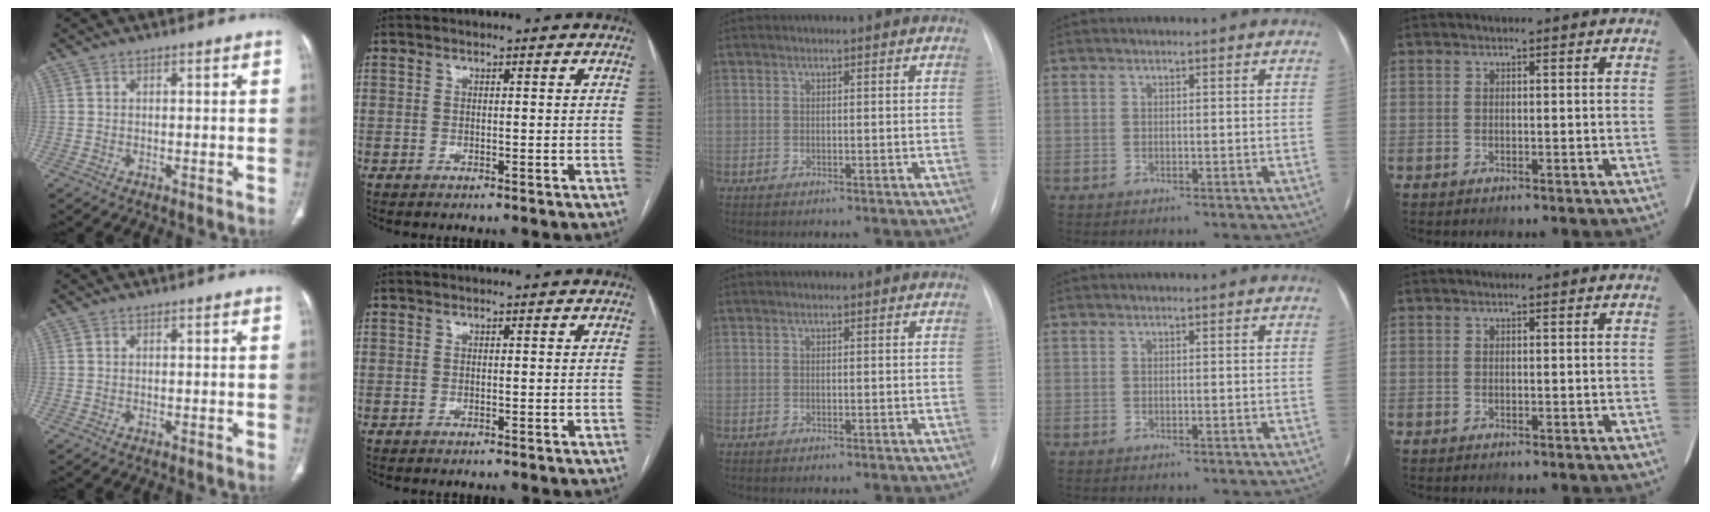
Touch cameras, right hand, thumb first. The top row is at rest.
{}